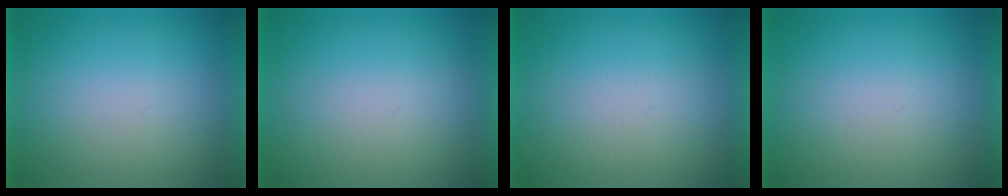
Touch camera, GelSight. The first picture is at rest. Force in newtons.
{"total": 3.5}
{"total": 3.2}
{"total": 3.6}